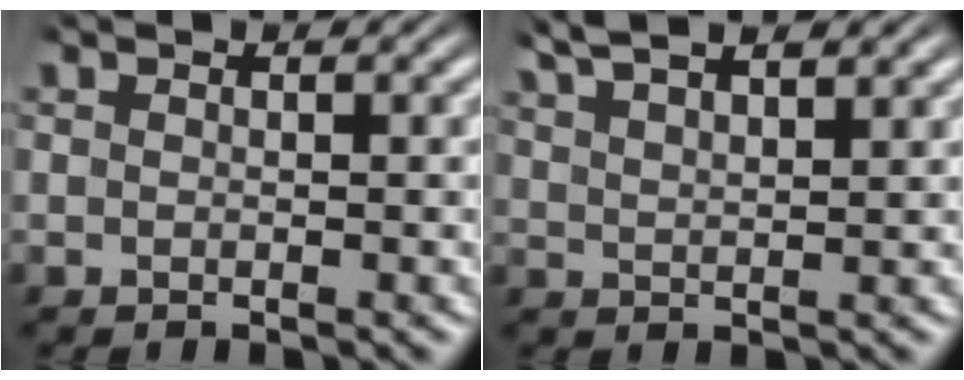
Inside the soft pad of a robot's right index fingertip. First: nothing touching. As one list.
[{"total": 4.3, "force": [3.6, 1.3, 2.0], "torque": [-0.047, 0.004, 0.062]}]